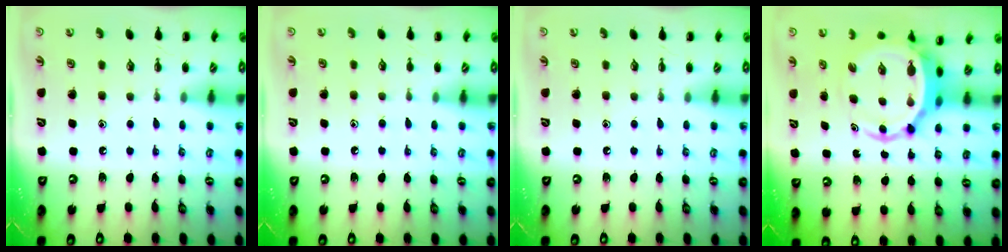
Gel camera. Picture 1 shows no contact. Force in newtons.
{"total": 5.1, "press": 4.8, "slide": 1.8}
{"total": 0.0}
{"total": 5.7, "press": 5.5, "slide": 1.5}